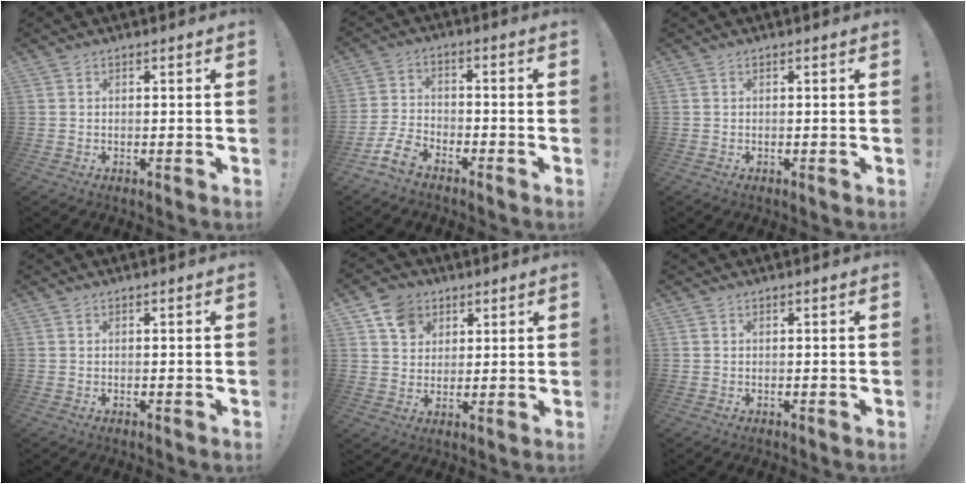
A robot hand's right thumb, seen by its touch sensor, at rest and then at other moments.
{"total": 7.6, "force": [-5.7, 3.6, 3.6], "torque": [-0.087, 0.020, -0.108]}
{"total": 0.0}
{"total": 0.0}
{"total": 8.4, "force": [4.3, 6.9, 2.3], "torque": [-0.031, -0.022, 0.085]}
{"total": 0.0}